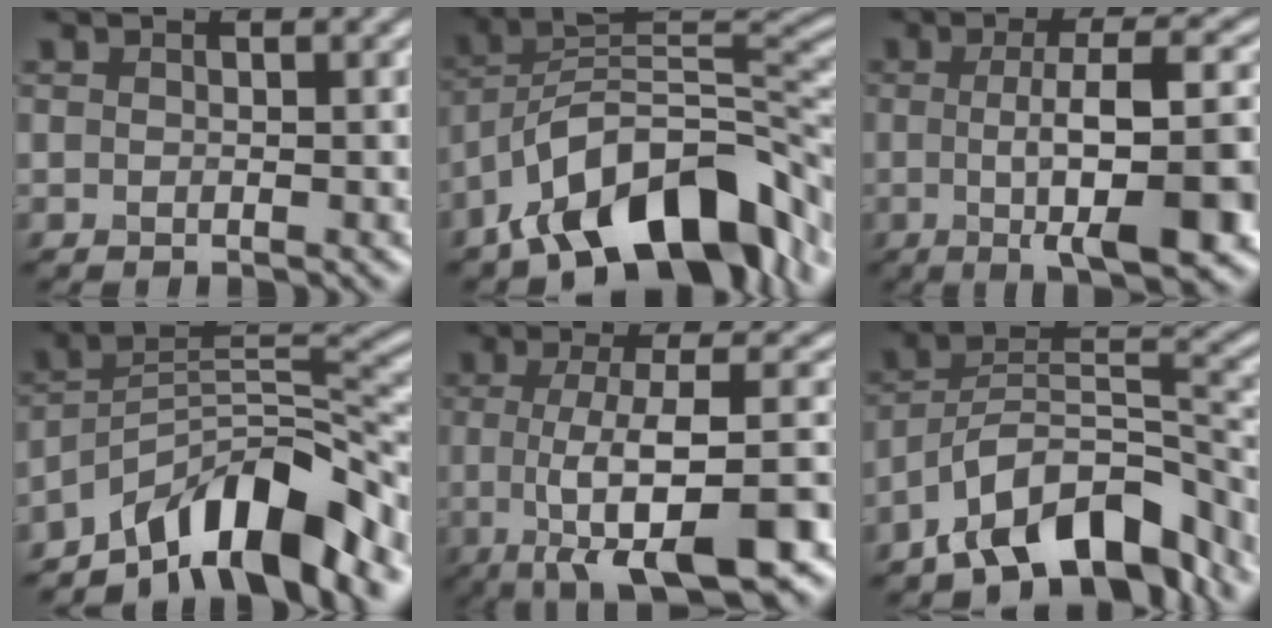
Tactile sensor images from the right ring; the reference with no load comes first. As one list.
[{"total": 12.6, "force": [-6.6, 5.8, 9.0], "torque": [-0.134, 0.019, -0.125]}, {"total": 11.0, "force": [-1.6, 2.9, 10.5], "torque": [-0.133, 0.000, -0.027]}, {"total": 10.2, "force": [-7.4, 2.9, 6.3], "torque": [-0.083, 0.010, -0.141]}, {"total": 10.7, "force": [-2.9, 3.2, 9.8], "torque": [-0.135, -0.001, -0.051]}, {"total": 10.6, "force": [-7.5, 4.1, 6.4], "torque": [-0.093, 0.011, -0.144]}]